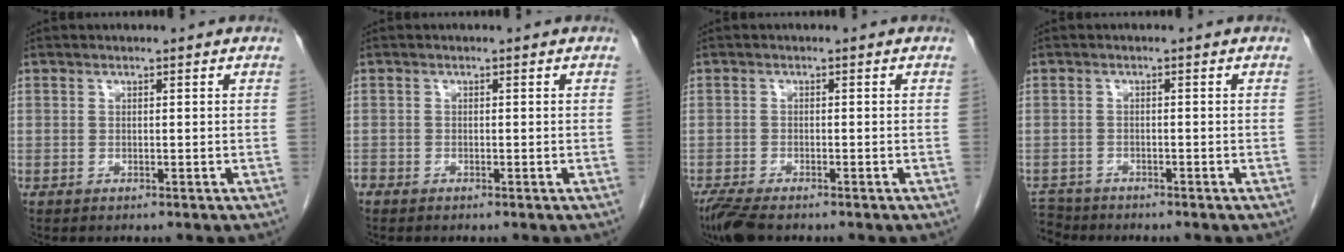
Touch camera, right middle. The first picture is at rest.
{"total": 1.2, "force": [-1.0, 0.5, 0.2], "torque": [-0.007, -0.001, -0.020]}
{"total": 4.5, "force": [-3.6, 0.9, 2.5], "torque": [-0.057, -0.016, -0.065]}
{"total": 4.0, "force": [-3.8, 1.2, -0.3], "torque": [0.007, -0.009, -0.071]}